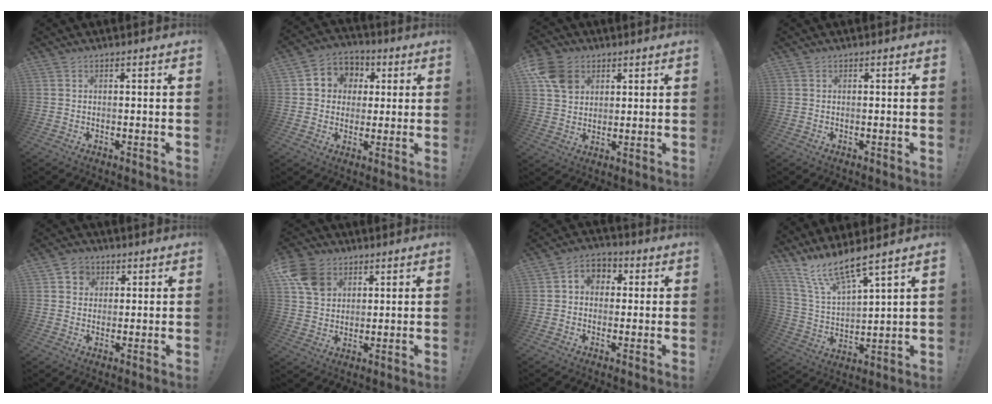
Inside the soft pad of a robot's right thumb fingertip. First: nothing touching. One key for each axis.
{"total": 7.6, "fx": 0.4, "fy": 7.3, "fz": 2.0, "tx": -0.035, "ty": 0.005, "tz": 0.016}
{"total": 10.2, "fx": 4.5, "fy": 7.6, "fz": 5.0, "tx": -0.084, "ty": -0.011, "tz": 0.091}
{"total": 0.0}
{"total": 4.7, "fx": 1.7, "fy": 4.3, "fz": 1.1, "tx": -0.014, "ty": -0.002, "tz": 0.030}
{"total": 11.0, "fx": 5.1, "fy": 8.2, "fz": 5.1, "tx": -0.090, "ty": -0.014, "tz": 0.102}
{"total": 5.7, "fx": -0.1, "fy": 5.0, "fz": 2.6, "tx": -0.043, "ty": 0.013, "tz": 0.002}
{"total": 11.6, "fx": 10.1, "fy": 1.3, "fz": 5.5, "tx": -0.123, "ty": -0.075, "tz": 0.182}